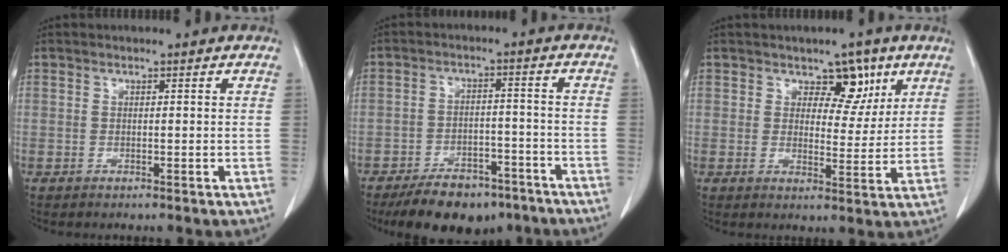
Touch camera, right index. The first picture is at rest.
{"total": 11.4, "force": [-8.7, 5.3, 5.1], "torque": [-0.068, 0.005, -0.134]}
{"total": 5.8, "force": [3.2, 3.4, 3.3], "torque": [-0.031, 0.000, 0.047]}